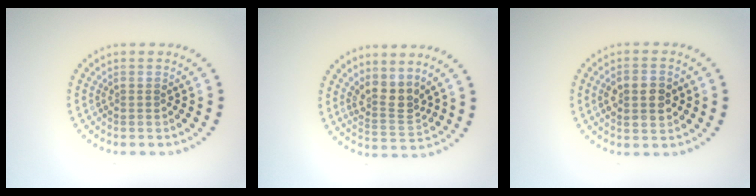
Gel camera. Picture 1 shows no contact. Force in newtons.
{"total": 2.9, "press": 2.3, "slide": 1.6}
{"total": 3.7, "press": 3.7, "slide": 0.1}